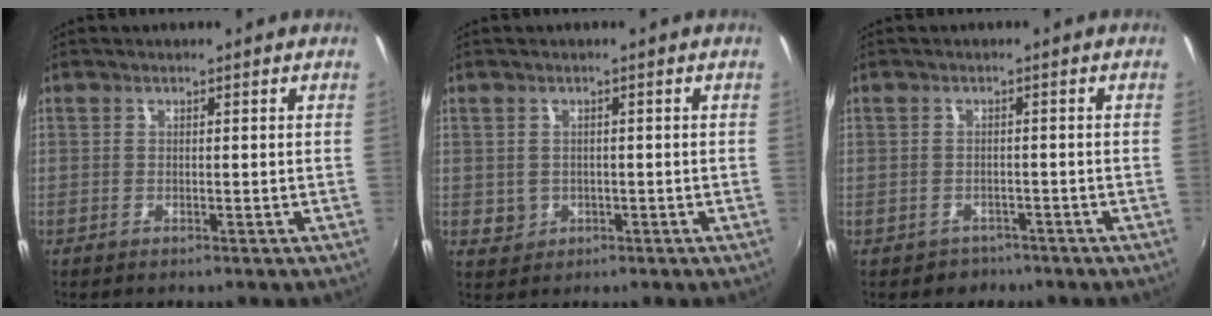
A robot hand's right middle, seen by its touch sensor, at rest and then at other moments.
{"total": 2.8, "force": [-0.2, 2.7, 0.7], "torque": [-0.012, -0.001, 0.002]}
{"total": 2.6, "force": [-1.7, 1.9, 0.0], "torque": [-0.008, 0.001, -0.024]}